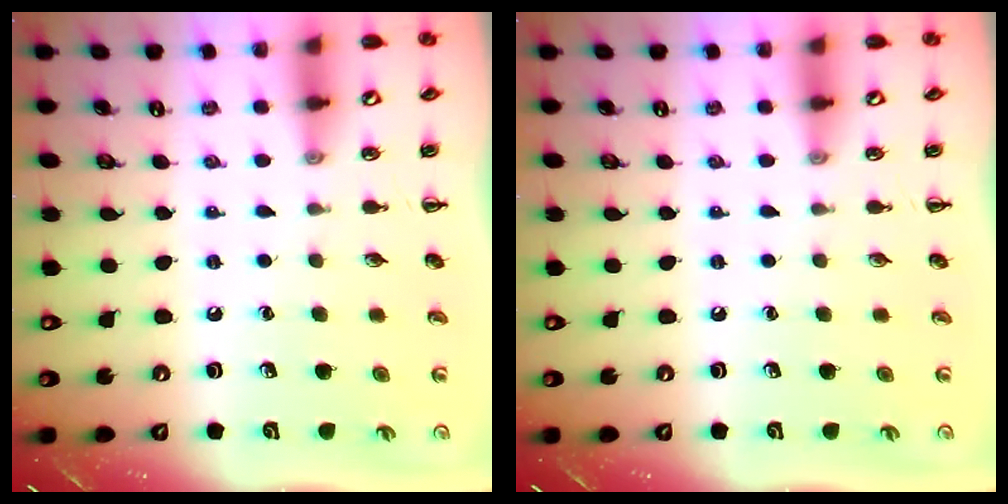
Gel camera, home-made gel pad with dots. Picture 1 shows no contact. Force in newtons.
{"total": 0.0}